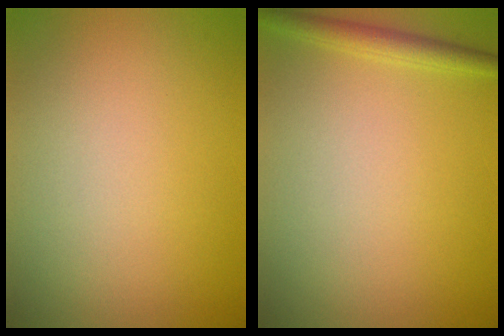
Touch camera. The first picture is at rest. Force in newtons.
{"total": 1.8, "press": 1.8, "slide": 0.1}